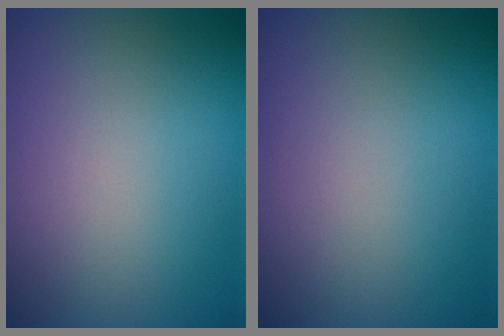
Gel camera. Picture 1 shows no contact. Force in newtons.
{"total": 0.0}